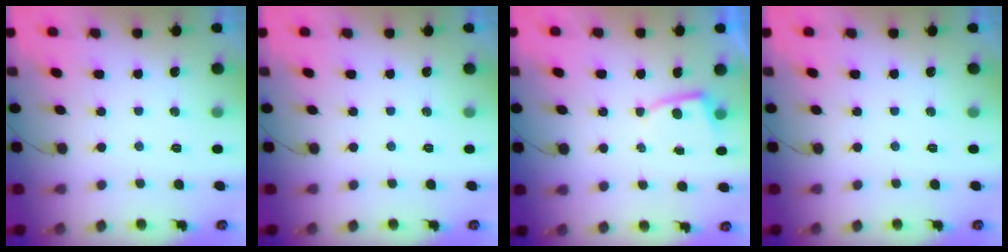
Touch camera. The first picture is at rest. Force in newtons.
{"total": 0.0}
{"total": 4.1, "press": 4.1, "slide": 0.4}
{"total": 0.0}